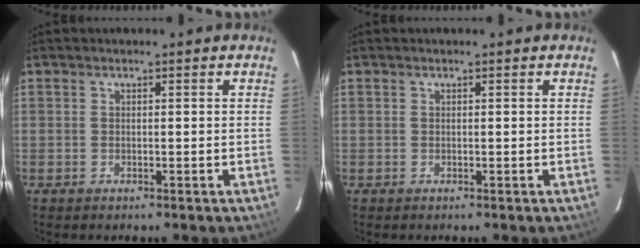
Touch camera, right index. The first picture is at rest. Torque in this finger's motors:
{"motor_torque": [0.26, 0.07, 0.12, 0.01]}